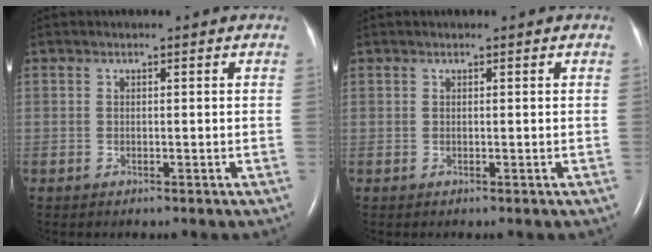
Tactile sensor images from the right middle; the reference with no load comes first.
{"total": 0.0}